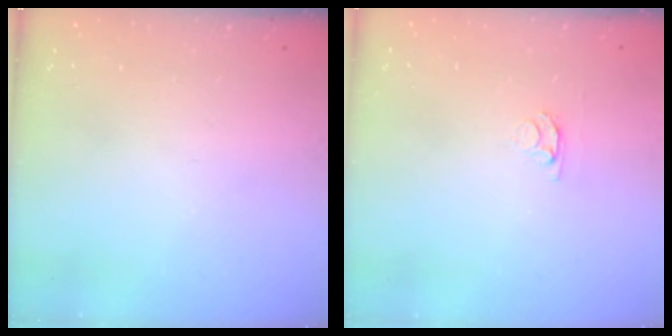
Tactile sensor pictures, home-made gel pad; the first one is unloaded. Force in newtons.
{"total": 2.1, "press": 2.1, "slide": 0.2}